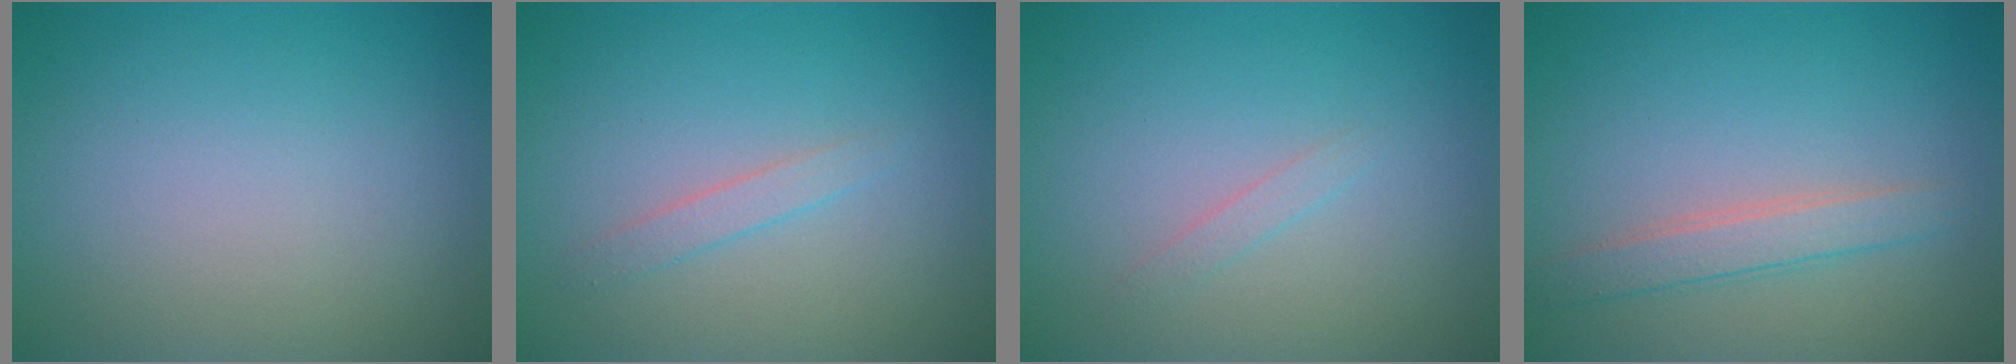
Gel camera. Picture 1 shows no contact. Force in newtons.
{"total": 1.1, "press": 1.1, "slide": 0.1}
{"total": 0.8, "press": 0.8, "slide": 0.0}
{"total": 2.2, "press": 2.2, "slide": 0.1}